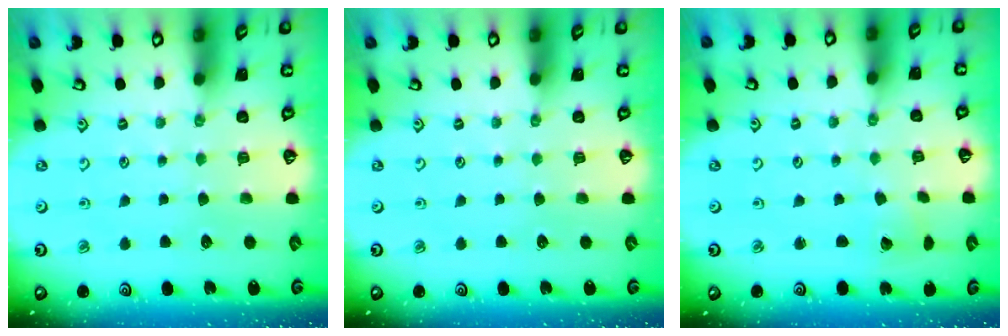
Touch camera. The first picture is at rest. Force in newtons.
{"total": 0.0}
{"total": 2.3, "press": 2.3, "slide": 0.2}